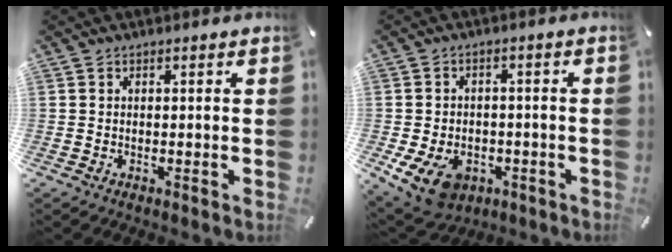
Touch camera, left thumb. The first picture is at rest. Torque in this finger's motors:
{"motor_torque": [0.87, 2.68, 0.82, 0.63, 0.11]}